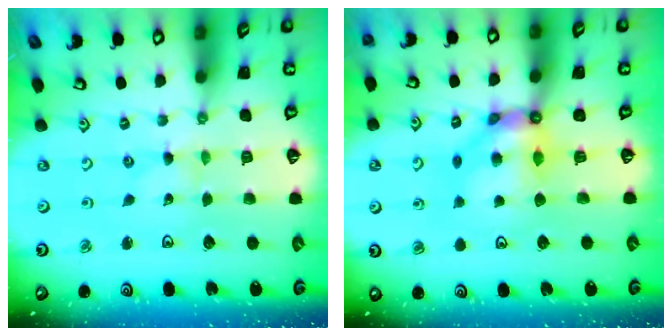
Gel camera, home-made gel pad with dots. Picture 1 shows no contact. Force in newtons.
{"total": 9.4, "press": 9.3, "slide": 0.8}